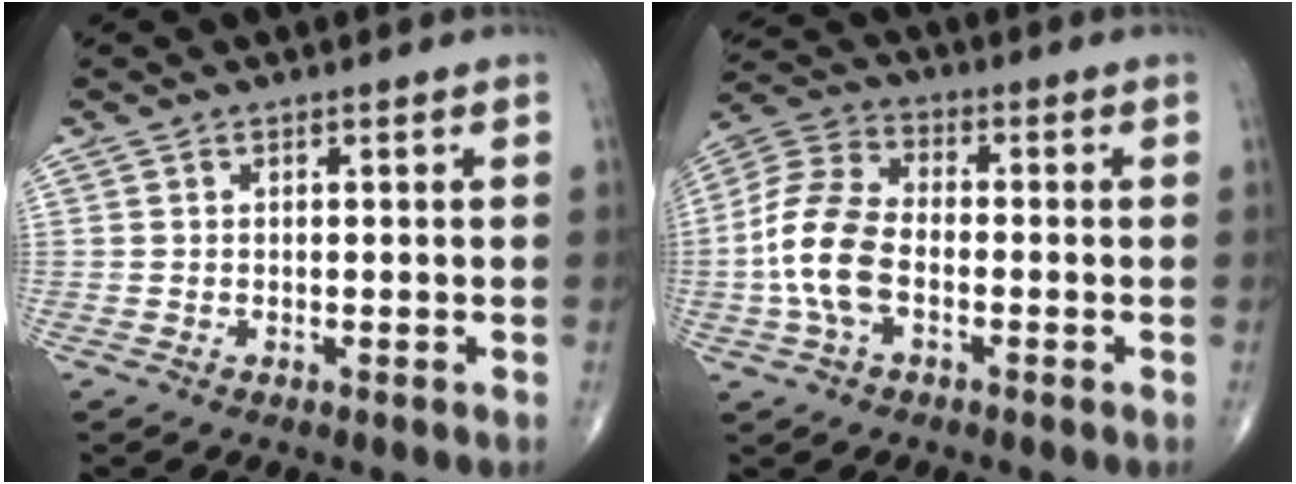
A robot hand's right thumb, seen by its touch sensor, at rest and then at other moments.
{"total": 11.8, "force": [-2.4, 6.9, 9.3], "torque": [-0.196, 0.030, -0.054]}